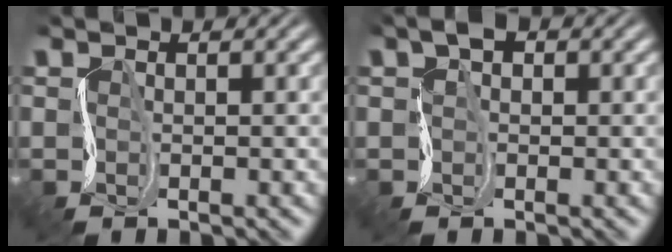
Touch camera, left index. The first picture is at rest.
{"total": 2.4, "force": [0.4, 1.7, 1.7], "torque": [-0.032, 0.004, -0.005]}